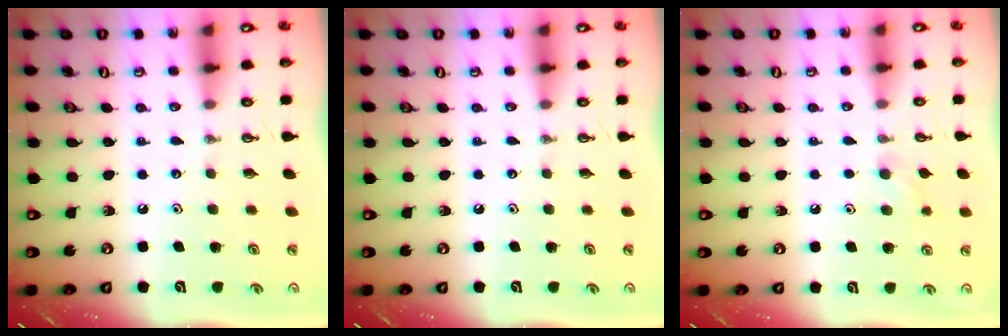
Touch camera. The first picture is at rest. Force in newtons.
{"total": 0.0}
{"total": 5.3, "press": 5.2, "slide": 1.1}